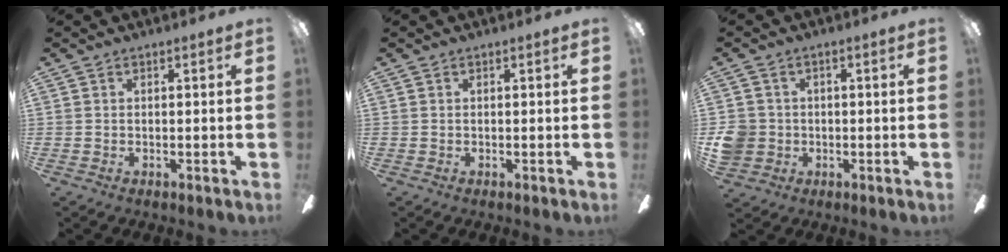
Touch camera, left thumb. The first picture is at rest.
{"total": 0.0}
{"total": 5.6, "force": [-0.4, 5.3, 1.7], "torque": [-0.051, 0.009, -0.008]}